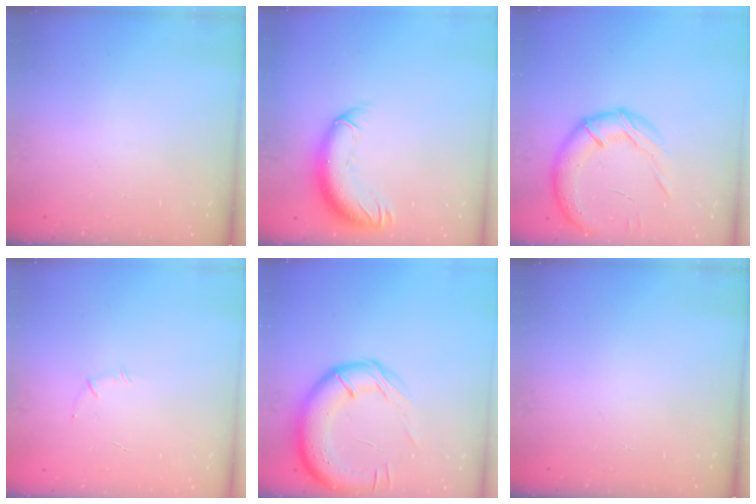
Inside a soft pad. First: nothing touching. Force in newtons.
{"total": 11.7, "press": 11.4, "slide": 2.8}
{"total": 17.2, "press": 16.9, "slide": 3.1}
{"total": 4.1, "press": 4.0, "slide": 1.0}
{"total": 18.4, "press": 18.0, "slide": 3.7}
{"total": 0.0}